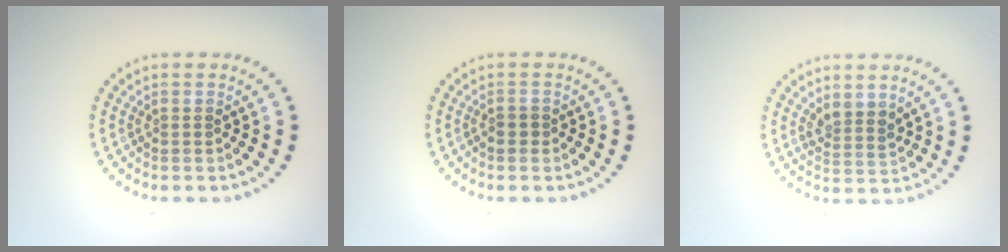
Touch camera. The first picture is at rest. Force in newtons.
{"total": 1.1, "press": 0.9, "slide": 0.5}
{"total": 2.1, "press": 1.7, "slide": 1.3}